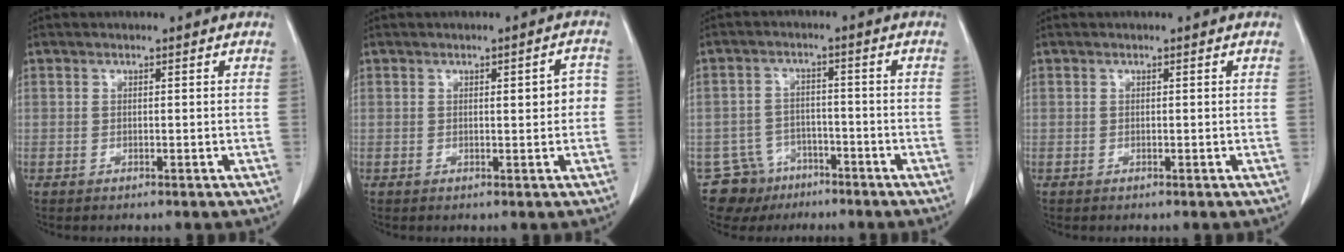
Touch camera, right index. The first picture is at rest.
{"total": 3.3, "force": [0.3, 1.1, 3.1], "torque": [-0.035, 0.013, 0.004]}
{"total": 7.0, "force": [-4.5, 5.3, -0.1], "torque": [0.005, 0.016, -0.071]}
{"total": 0.0}